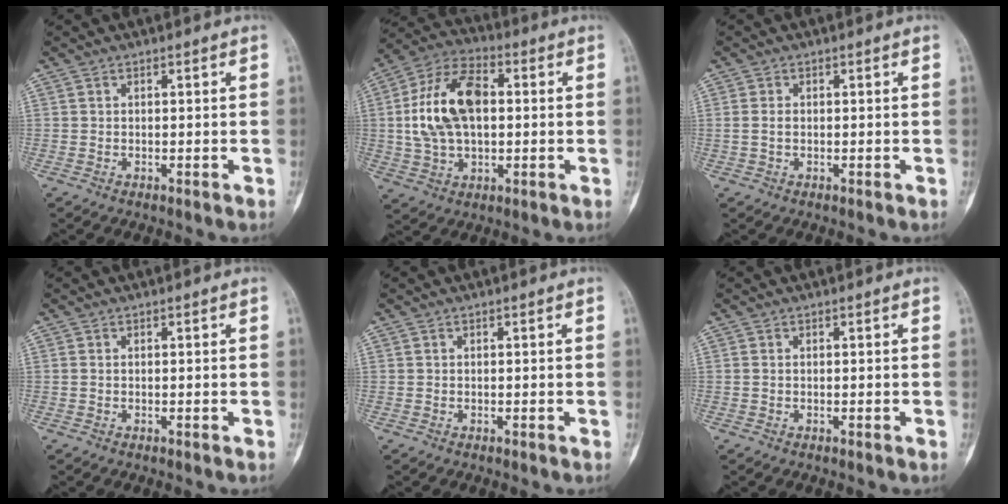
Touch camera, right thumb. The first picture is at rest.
{"total": 16.1, "force": [1.5, 9.5, 12.9], "torque": [-0.240, 0.024, 0.024]}
{"total": 1.6, "force": [-0.1, 1.0, 1.2], "torque": [-0.027, 0.001, -0.002]}
{"total": 0.0}
{"total": 0.0}
{"total": 0.0}